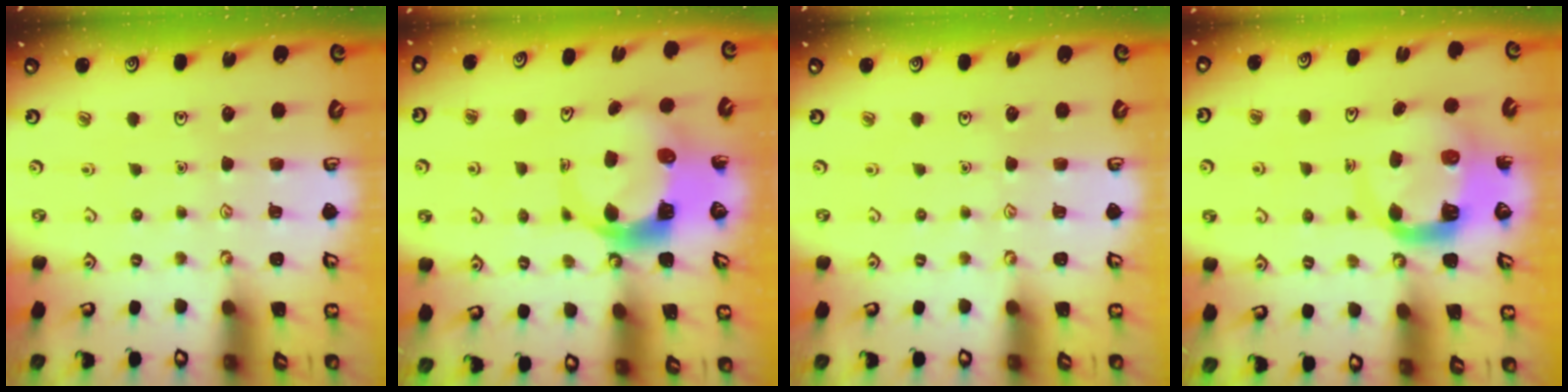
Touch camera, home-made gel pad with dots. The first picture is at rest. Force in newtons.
{"total": 7.3, "press": 7.2, "slide": 1.2}
{"total": 0.0}
{"total": 7.2, "press": 7.2, "slide": 0.9}